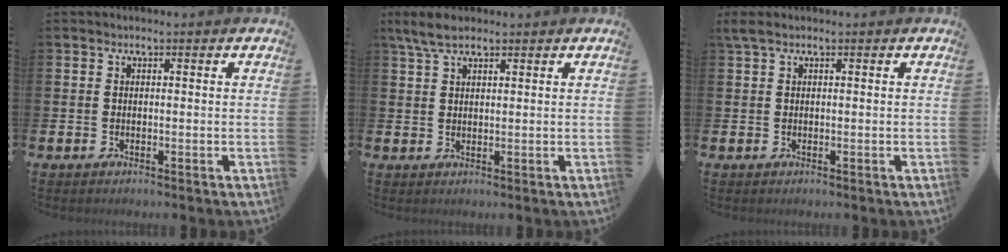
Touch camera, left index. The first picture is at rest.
{"total": 4.2, "force": [3.1, 1.5, 2.5], "torque": [-0.049, -0.003, 0.055]}
{"total": 1.0, "force": [0.6, 0.3, 0.8], "torque": [-0.023, 0.007, 0.010]}